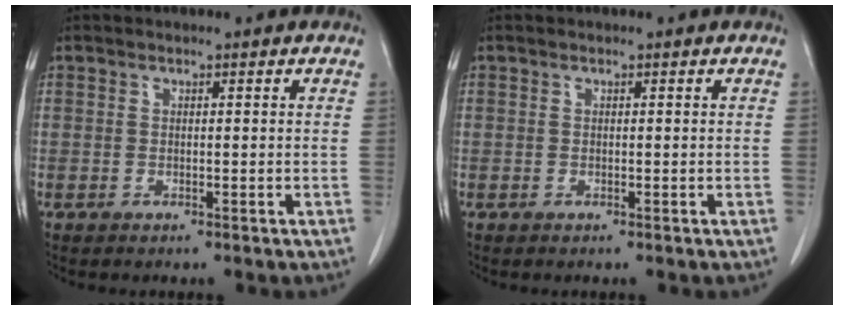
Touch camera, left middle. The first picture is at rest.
{"total": 0.0}